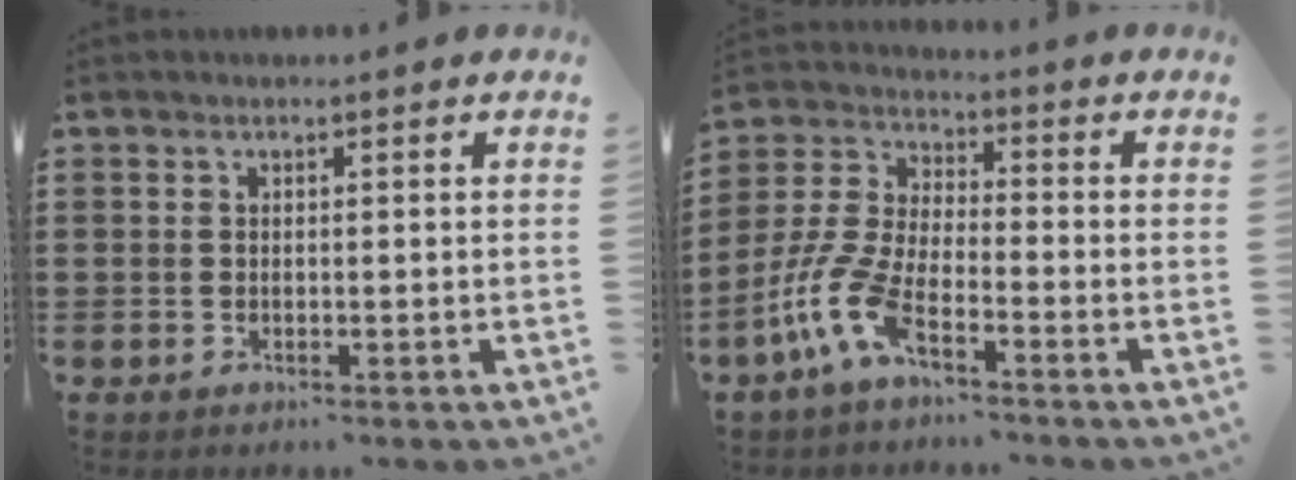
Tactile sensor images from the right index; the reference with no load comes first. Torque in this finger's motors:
{"motor_torque": [2.14, 0.00, 0.09, -0.01]}